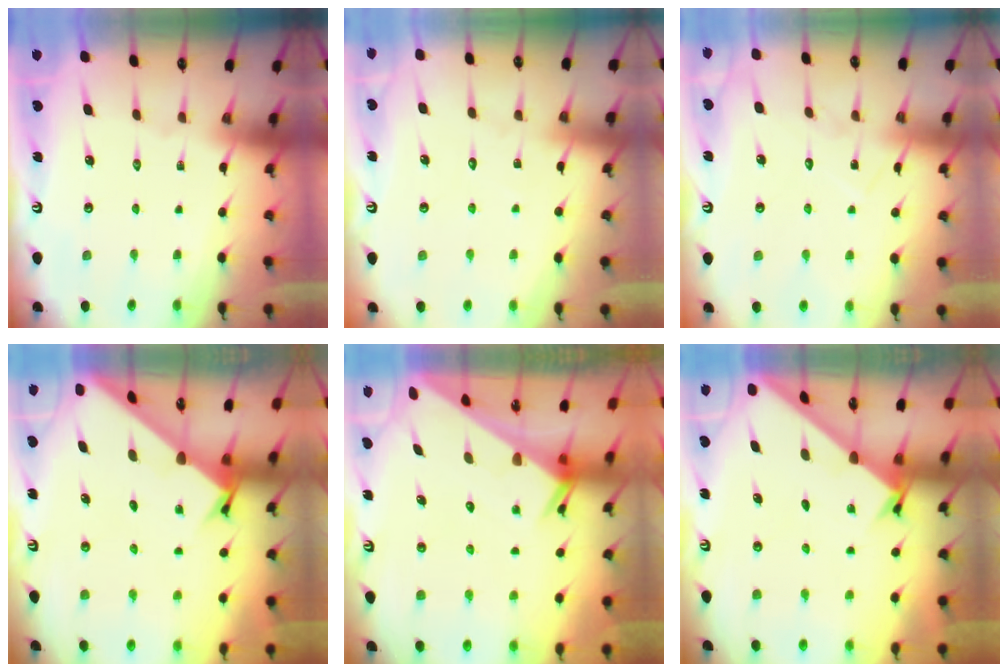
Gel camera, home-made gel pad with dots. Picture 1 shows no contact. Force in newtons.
{"total": 2.6, "press": 2.6, "slide": 0.2}
{"total": 7.8, "press": 7.8, "slide": 0.6}
{"total": 1.9, "press": 1.9, "slide": 0.2}
{"total": 2.7, "press": 2.7, "slide": 0.1}
{"total": 1.8, "press": 1.8, "slide": 0.2}